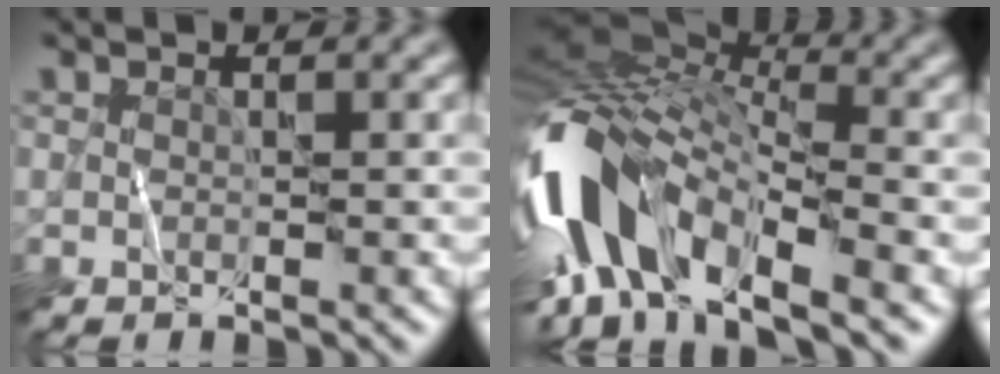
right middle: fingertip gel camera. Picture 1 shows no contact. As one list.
[{"total": 13.3, "force": [-5.2, 5.7, 10.8], "torque": [-0.221, 0.008, -0.104]}]